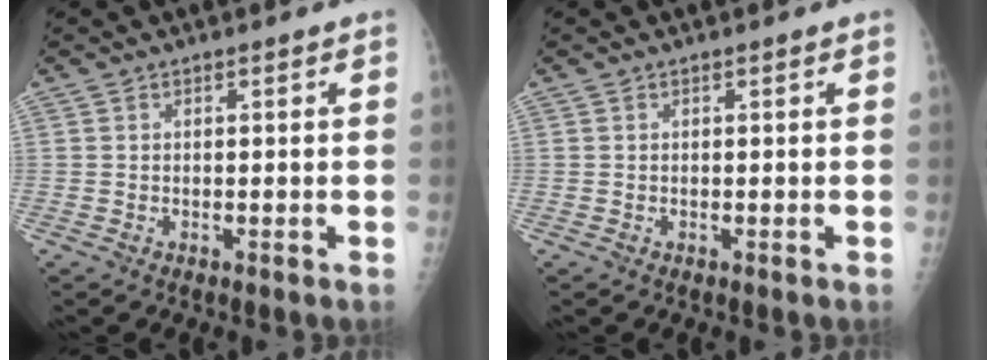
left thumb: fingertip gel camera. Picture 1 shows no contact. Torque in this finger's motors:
{"motor_torque": [-0.10, 0.14, -0.05, -0.03, 0.00]}